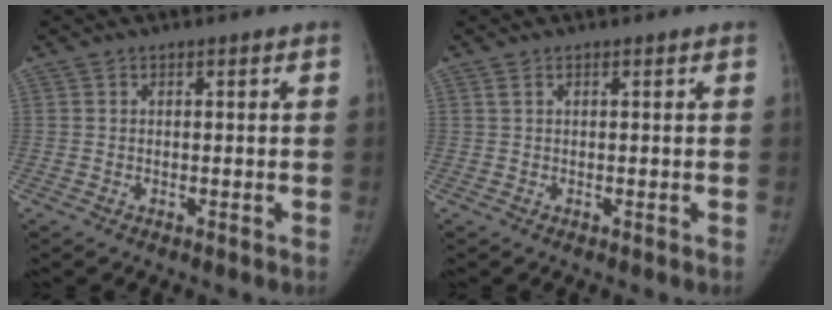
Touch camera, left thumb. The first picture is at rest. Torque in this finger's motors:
{"motor_torque": [0.33, -0.08, 0.51, 0.08, 0.04]}